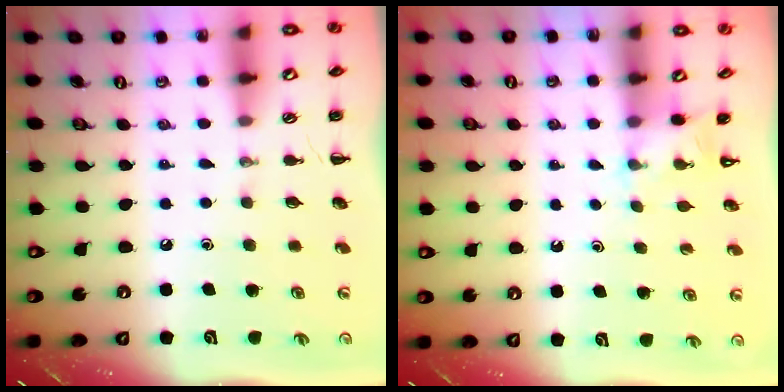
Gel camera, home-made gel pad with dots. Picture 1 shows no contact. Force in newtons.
{"total": 3.5, "press": 3.3, "slide": 1.2}